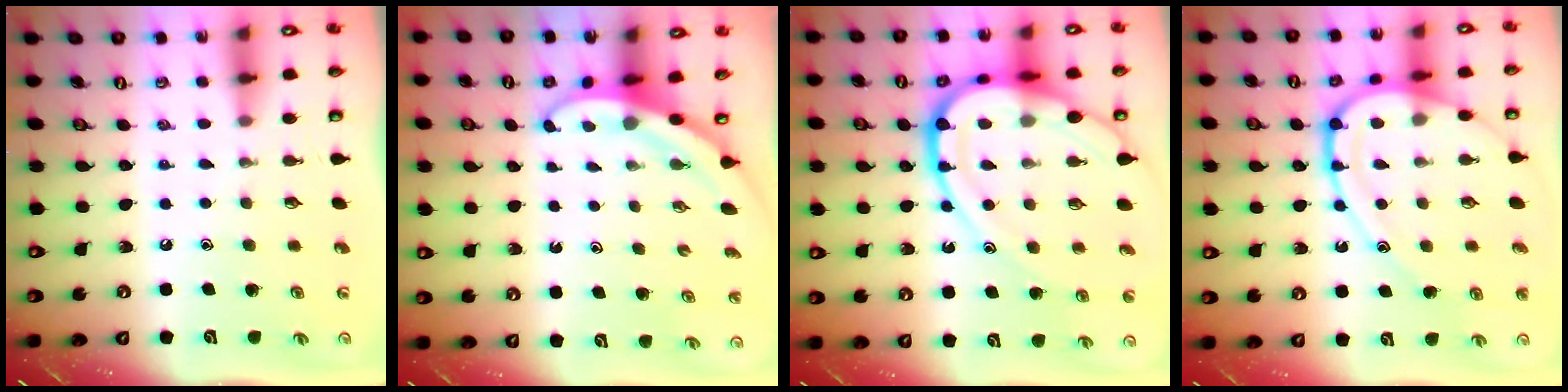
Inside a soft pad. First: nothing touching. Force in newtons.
{"total": 3.1, "press": 3.1, "slide": 0.2}
{"total": 20.5, "press": 20.4, "slide": 2.2}
{"total": 15.7, "press": 15.6, "slide": 1.6}